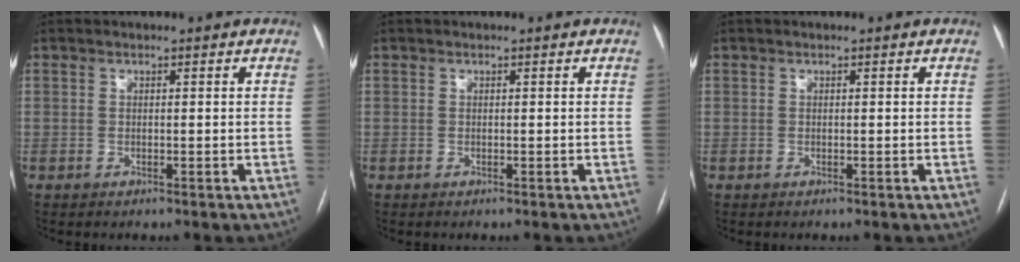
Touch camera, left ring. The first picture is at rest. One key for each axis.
{"total": 0.0}
{"total": 0.0}